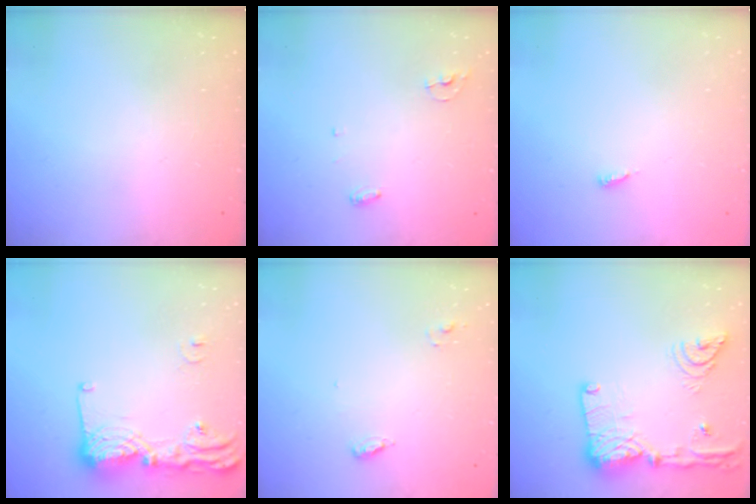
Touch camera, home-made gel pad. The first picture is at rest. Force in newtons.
{"total": 3.8, "press": 3.8, "slide": 0.3}
{"total": 2.9, "press": 2.9, "slide": 0.2}
{"total": 16.1, "press": 16.1, "slide": 1.2}
{"total": 5.9, "press": 5.9, "slide": 0.3}
{"total": 20.1, "press": 19.9, "slide": 3.0}